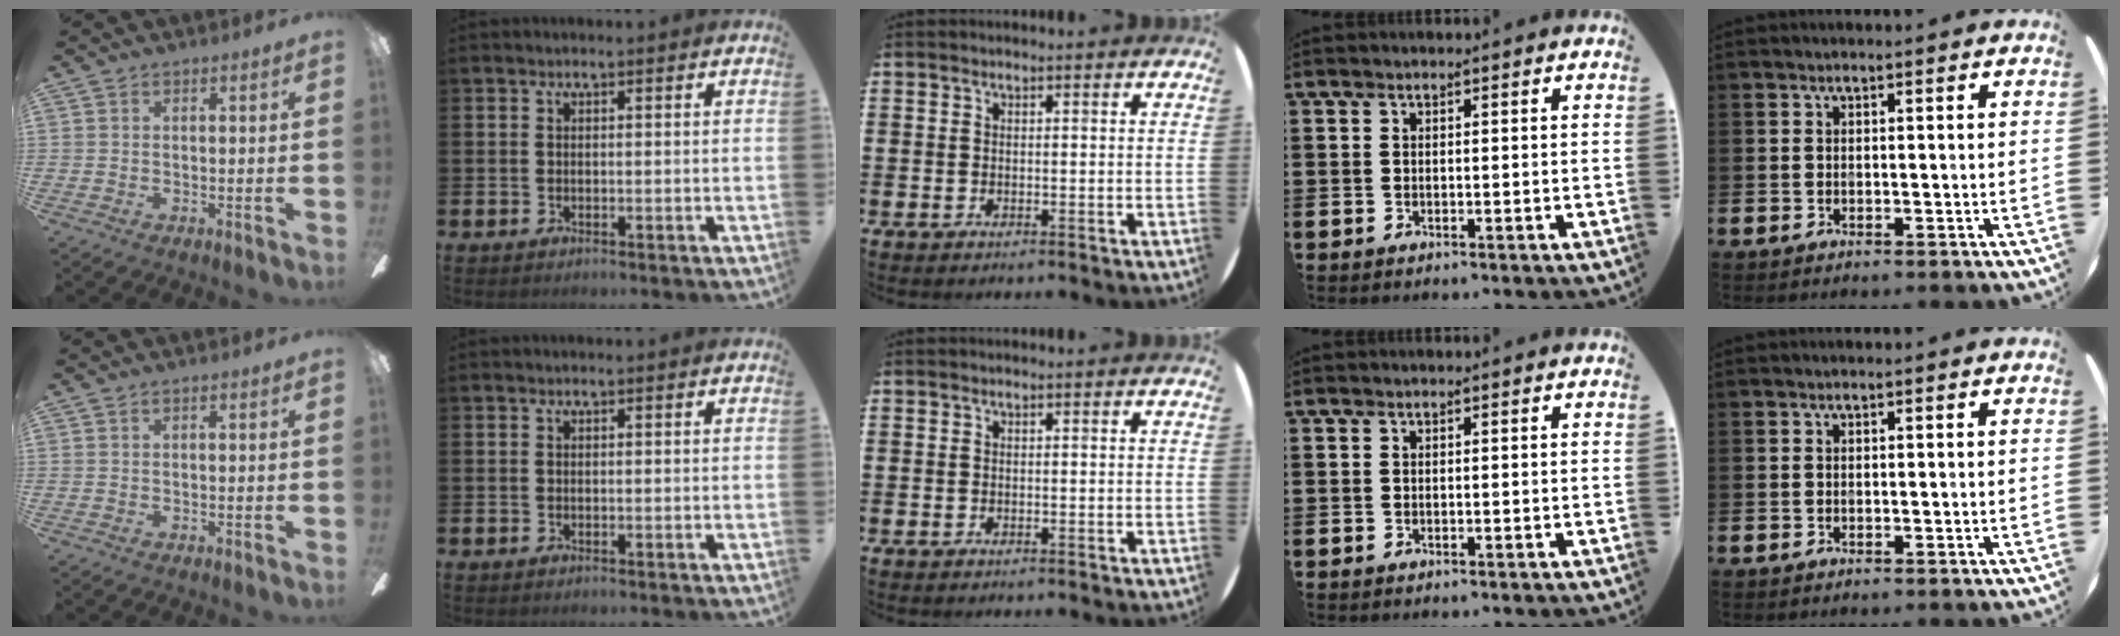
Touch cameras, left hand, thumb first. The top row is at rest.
{}